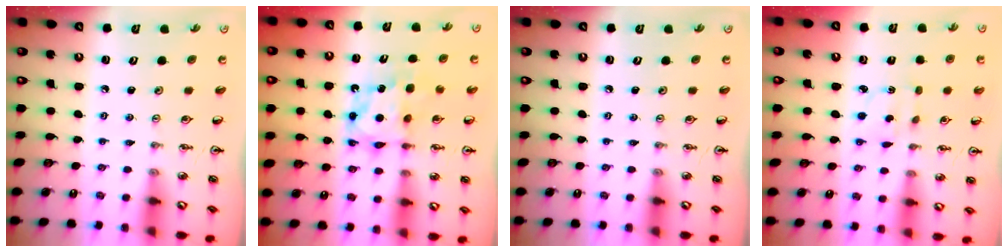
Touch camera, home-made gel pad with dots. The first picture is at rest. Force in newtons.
{"total": 7.5, "press": 7.4, "slide": 0.6}
{"total": 0.0}
{"total": 2.5, "press": 2.4, "slide": 0.5}